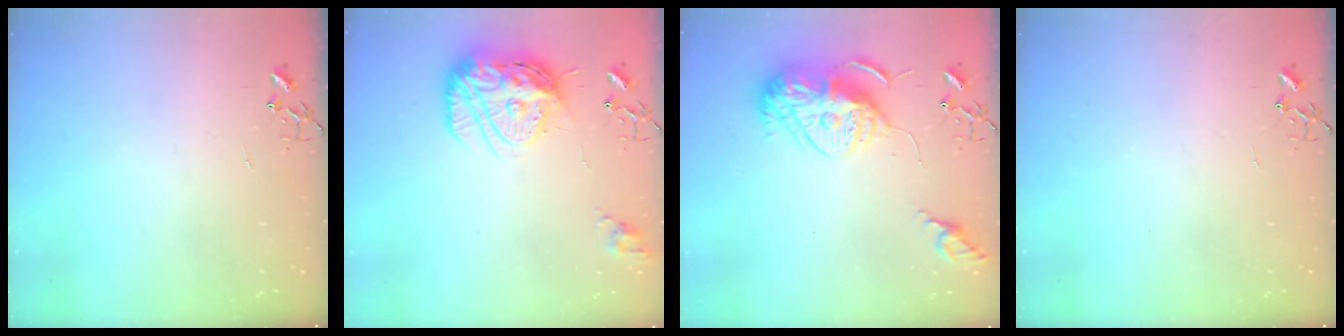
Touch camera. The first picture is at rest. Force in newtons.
{"total": 19.4, "press": 19.4, "slide": 1.7}
{"total": 14.3, "press": 14.2, "slide": 2.0}
{"total": 0.0}